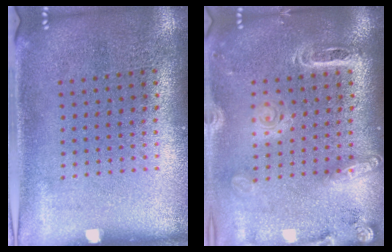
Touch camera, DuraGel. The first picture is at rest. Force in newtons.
{"total": 2.0, "press": 1.8, "slide": 0.8}